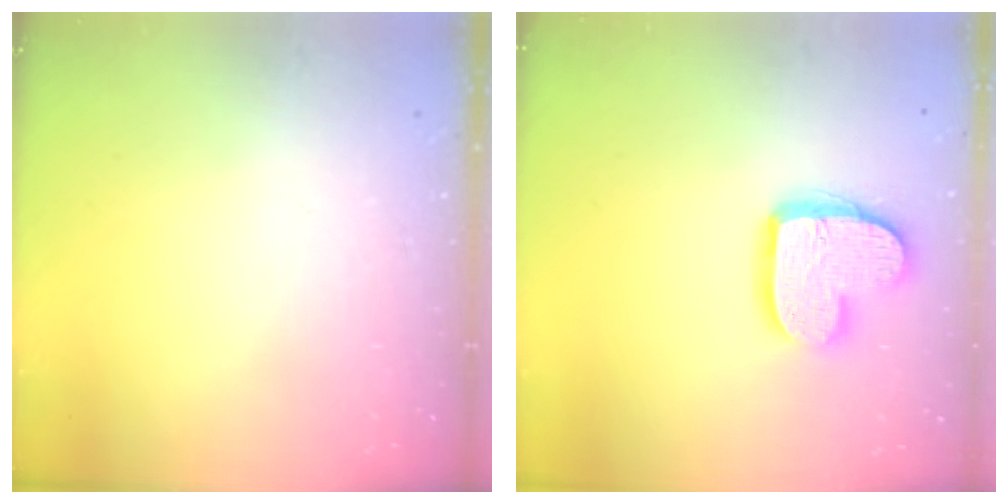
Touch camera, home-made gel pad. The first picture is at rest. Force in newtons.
{"total": 14.2, "press": 14.2, "slide": 1.1}